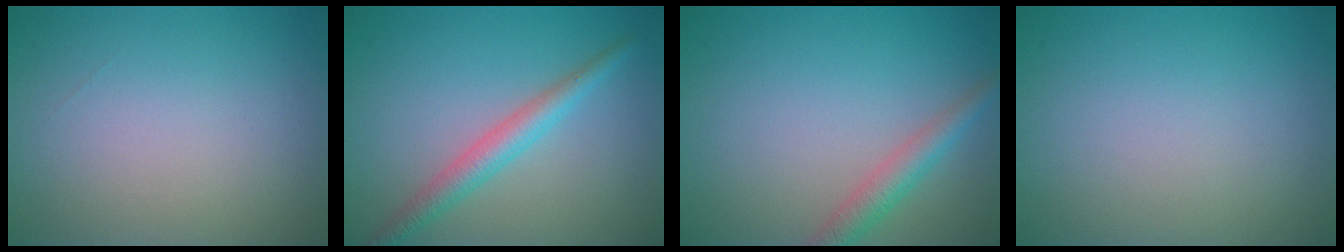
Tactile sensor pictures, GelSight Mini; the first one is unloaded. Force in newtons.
{"total": 2.9, "press": 2.9, "slide": 0.1}
{"total": 2.7, "press": 2.7, "slide": 0.1}
{"total": 0.0}